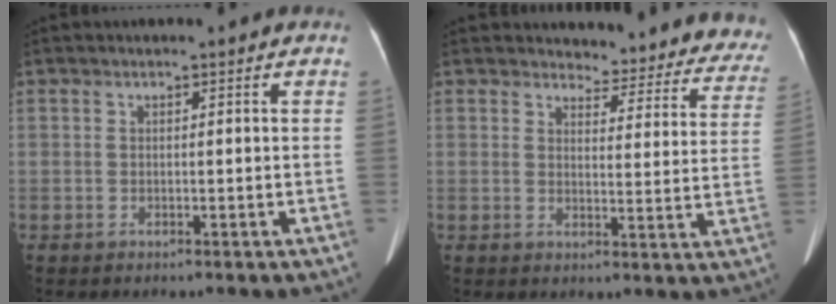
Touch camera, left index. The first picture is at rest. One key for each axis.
{"total": 16.0, "fx": 15.2, "fy": 4.2, "fz": 2.0, "tx": 0.023, "ty": -0.072, "tz": 0.138}